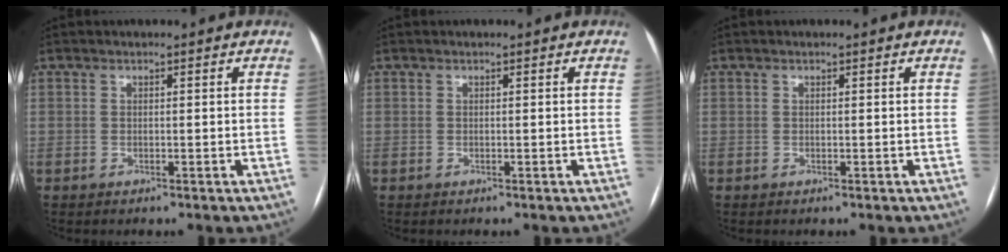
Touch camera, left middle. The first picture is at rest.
{"total": 0.0}
{"total": 0.0}